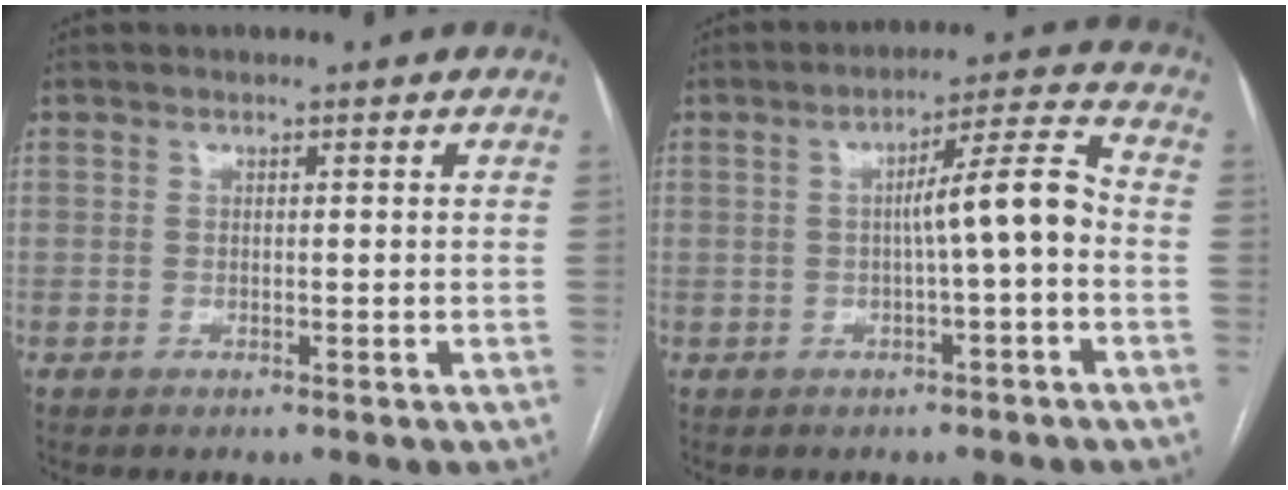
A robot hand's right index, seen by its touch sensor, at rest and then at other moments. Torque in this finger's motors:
{"motor_torque": [1.30, -0.14, 0.65, 0.13]}